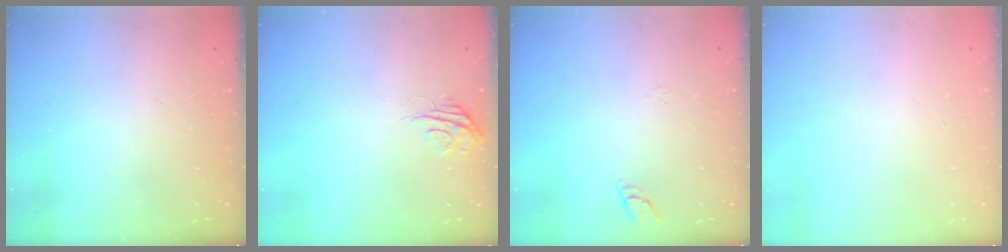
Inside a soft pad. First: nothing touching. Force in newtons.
{"total": 5.7, "press": 5.7, "slide": 0.7}
{"total": 6.6, "press": 6.6, "slide": 0.5}
{"total": 0.0}